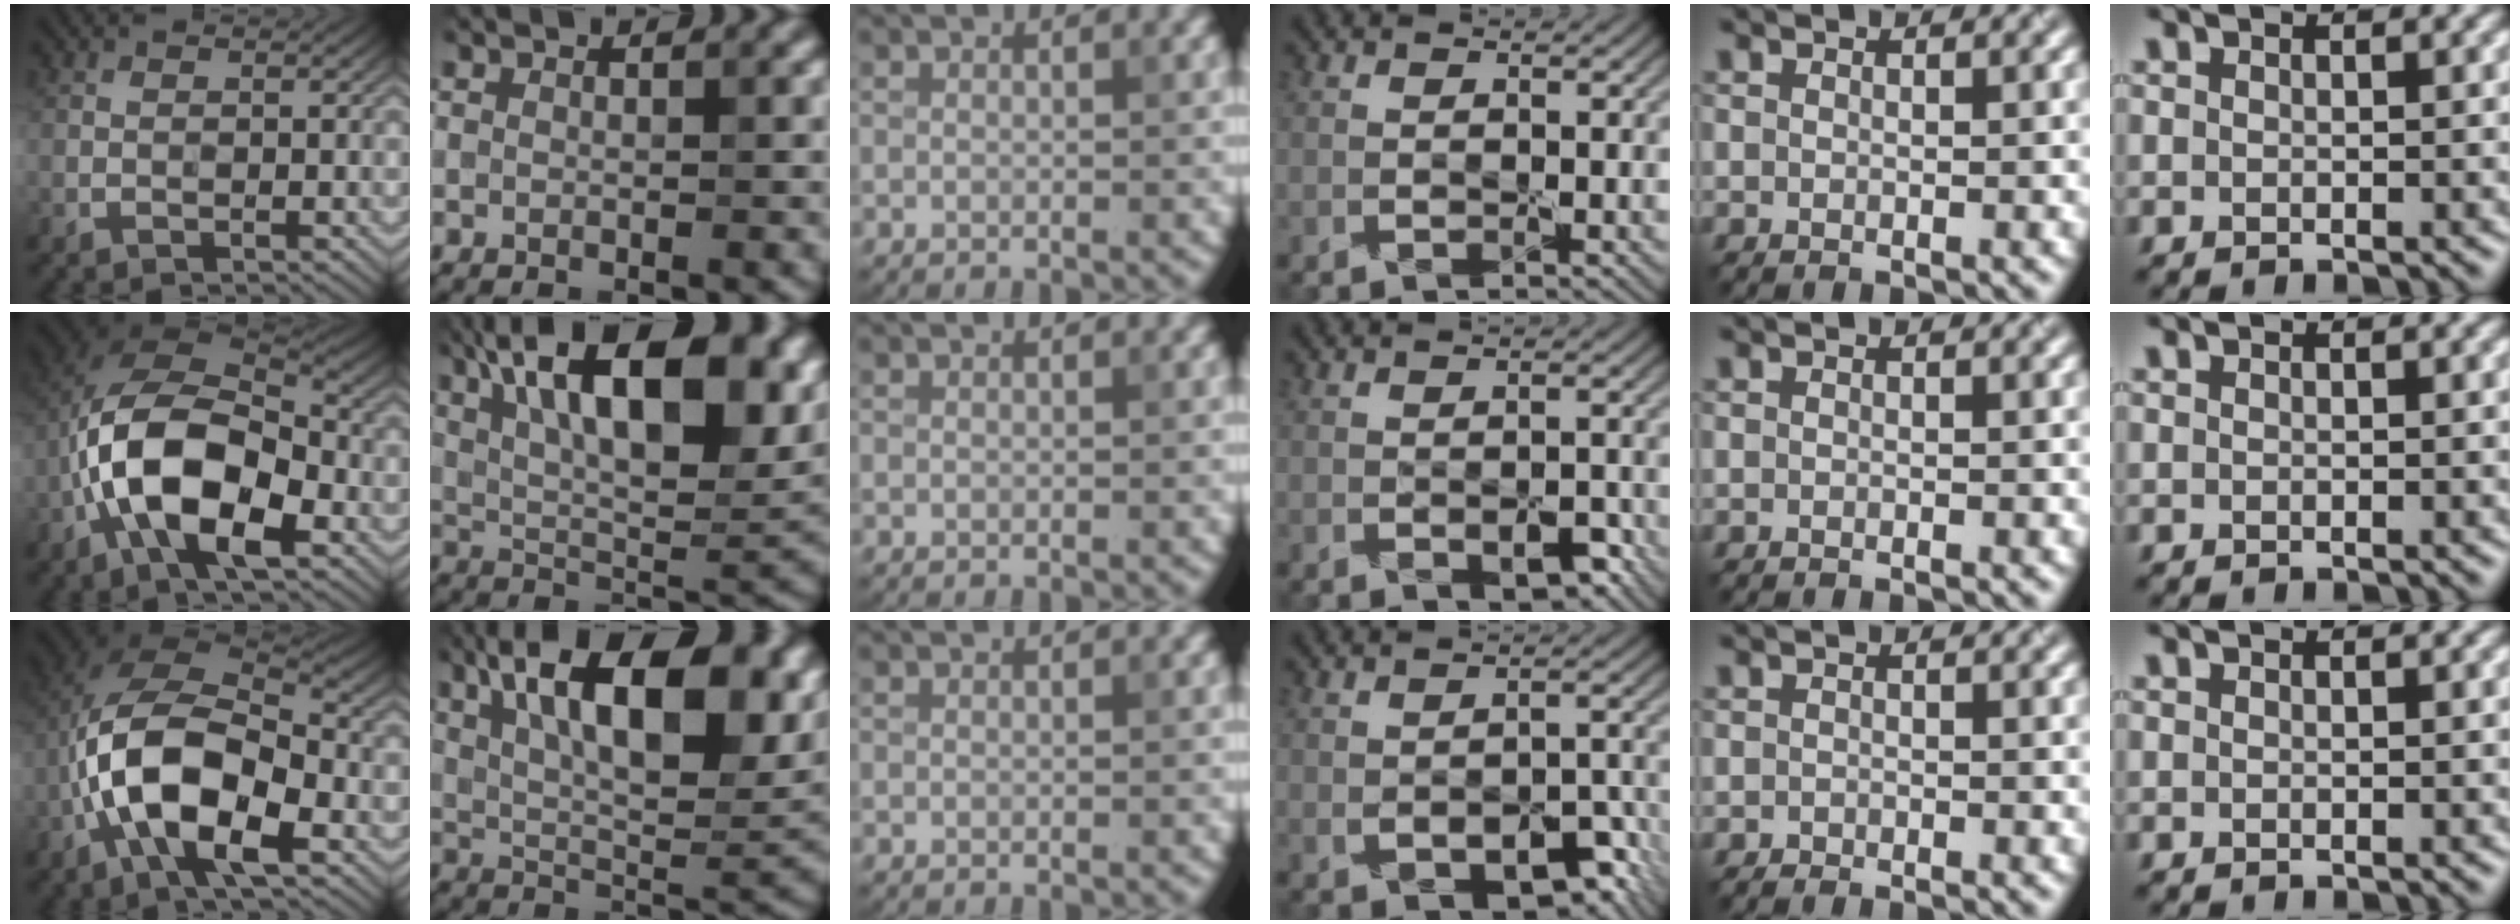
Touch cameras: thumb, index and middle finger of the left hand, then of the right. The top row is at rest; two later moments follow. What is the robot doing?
{"motion": "peel", "object": "shipping label"}